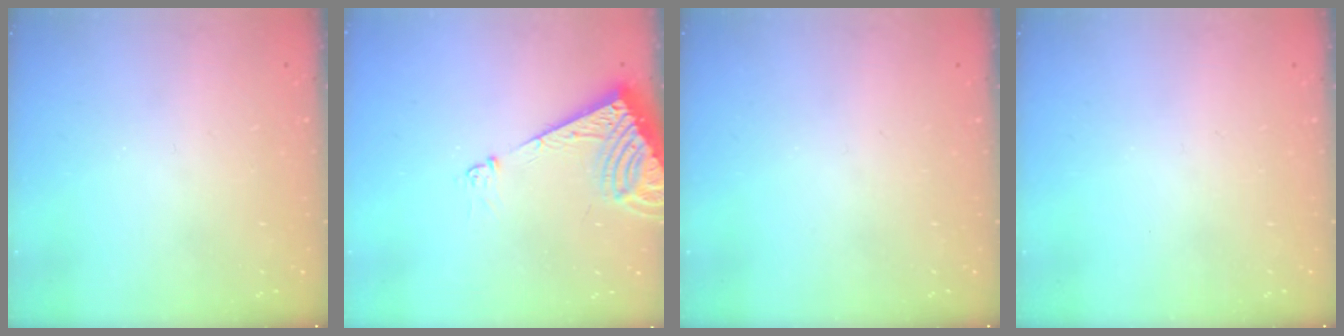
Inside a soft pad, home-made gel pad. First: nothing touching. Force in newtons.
{"total": 8.4, "press": 8.3, "slide": 1.1}
{"total": 0.0}
{"total": 0.0}